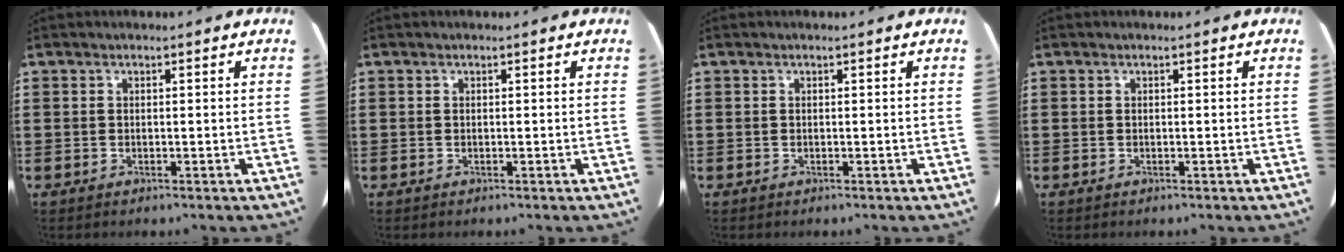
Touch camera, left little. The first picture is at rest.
{"total": 0.0}
{"total": 0.0}
{"total": 0.0}